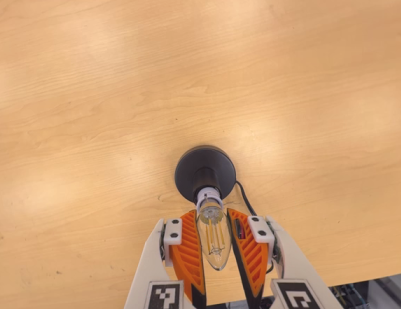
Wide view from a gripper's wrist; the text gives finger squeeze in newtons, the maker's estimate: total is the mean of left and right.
{"total": 10.1, "left": 8.7, "right": 11.5}